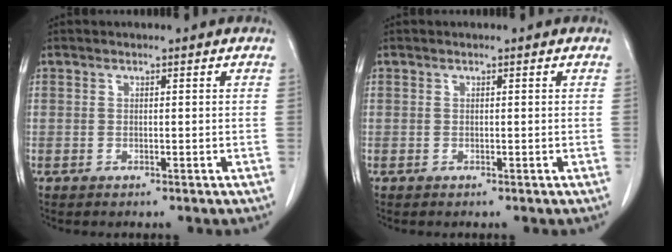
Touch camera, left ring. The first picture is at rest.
{"total": 0.0}